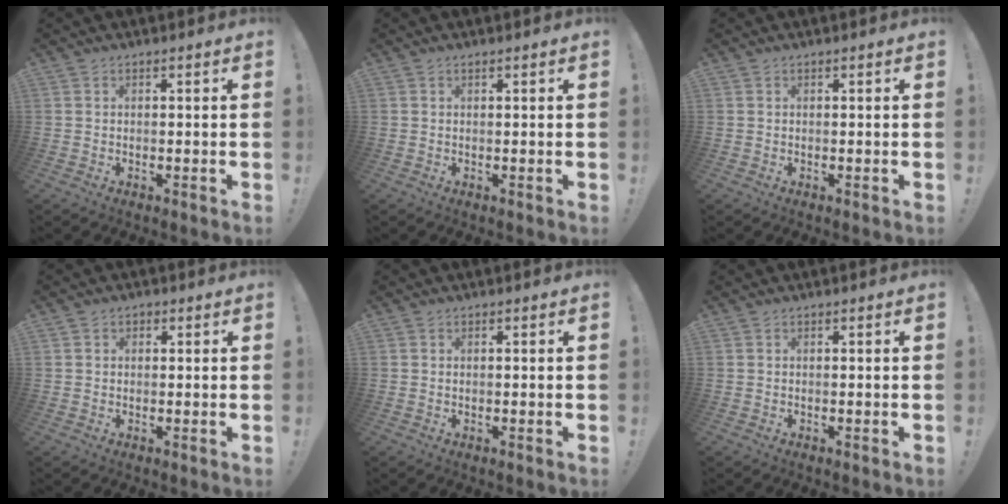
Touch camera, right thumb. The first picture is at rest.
{"total": 0.0}
{"total": 0.0}
{"total": 1.4, "force": [0.4, 1.2, 0.4], "torque": [-0.002, 0.000, 0.006]}
{"total": 0.0}
{"total": 0.0}